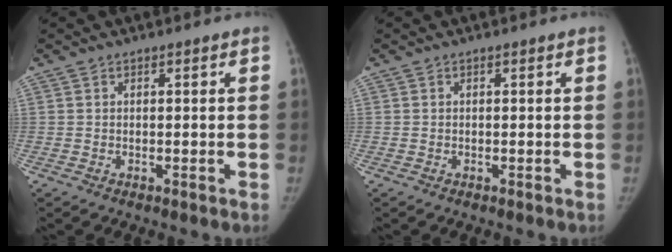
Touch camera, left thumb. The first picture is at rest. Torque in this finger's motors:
{"motor_torque": [0.00, 0.00, 0.14, 0.11, 0.00]}